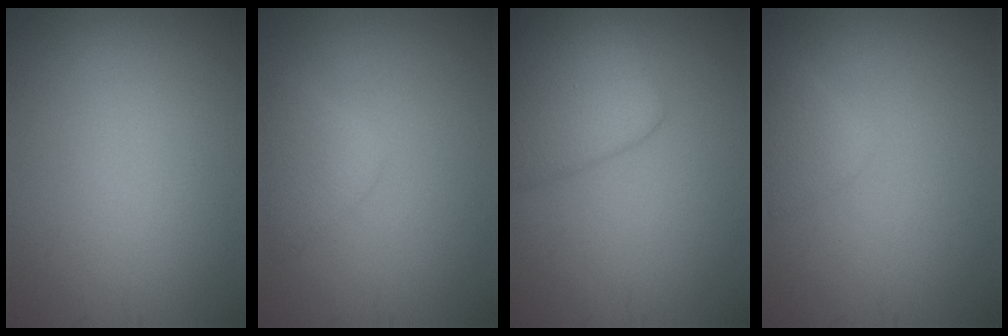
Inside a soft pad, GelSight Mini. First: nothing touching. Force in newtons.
{"total": 2.0, "press": 2.0, "slide": 0.0}
{"total": 4.8, "press": 4.8, "slide": 0.1}
{"total": 1.5, "press": 1.5, "slide": 0.1}